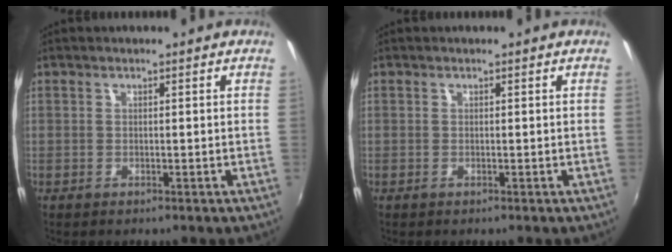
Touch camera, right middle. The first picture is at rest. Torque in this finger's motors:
{"motor_torque": [0.00, 0.00, 0.01, 0.00]}